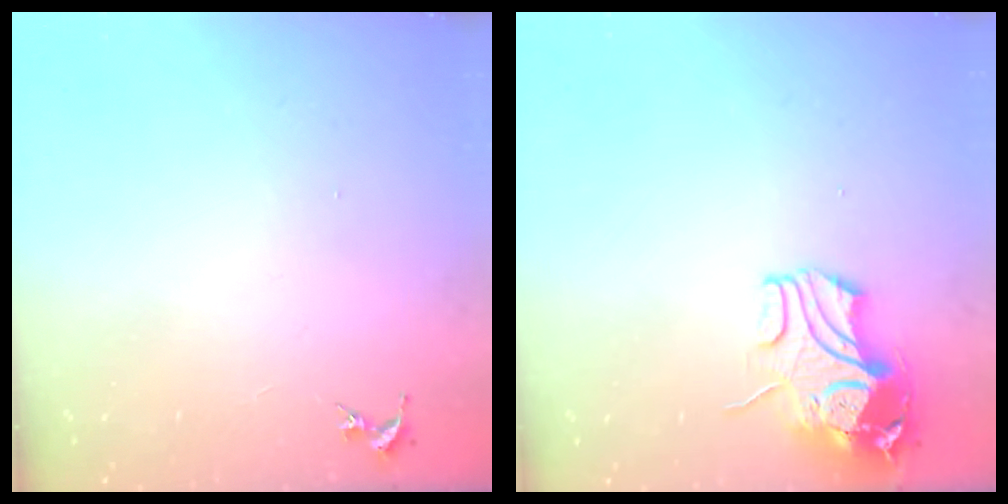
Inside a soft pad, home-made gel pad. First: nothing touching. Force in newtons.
{"total": 11.3, "press": 11.2, "slide": 1.6}